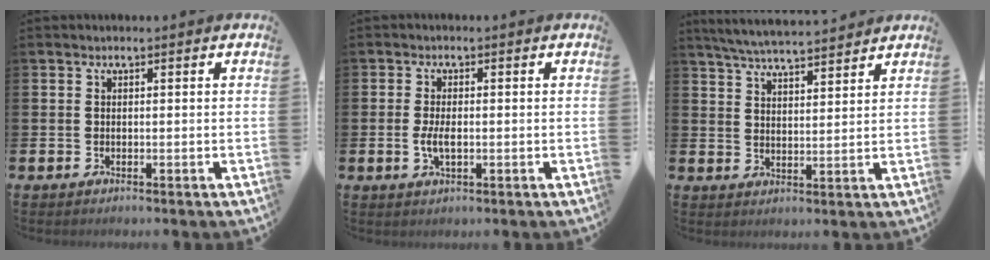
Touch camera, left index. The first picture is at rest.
{"total": 2.9, "force": [-0.4, 1.3, 2.6], "torque": [-0.044, 0.001, -0.009]}
{"total": 5.6, "force": [5.4, 0.2, 1.1], "torque": [-0.041, -0.027, 0.098]}